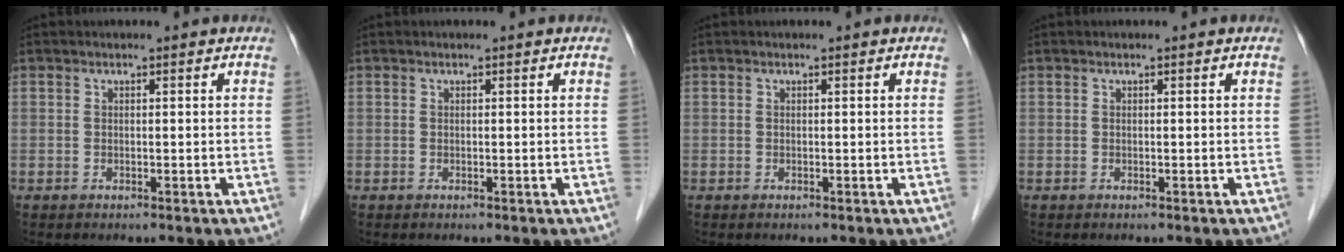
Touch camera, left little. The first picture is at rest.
{"total": 0.0}
{"total": 0.0}
{"total": 0.0}